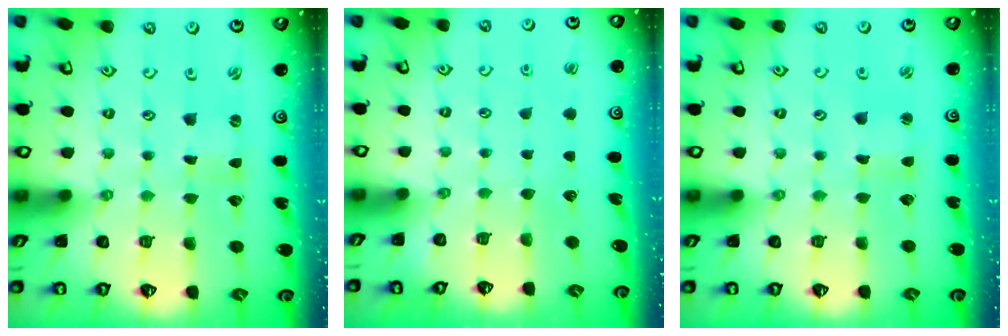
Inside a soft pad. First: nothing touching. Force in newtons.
{"total": 0.0}
{"total": 1.7, "press": 1.7, "slide": 0.2}